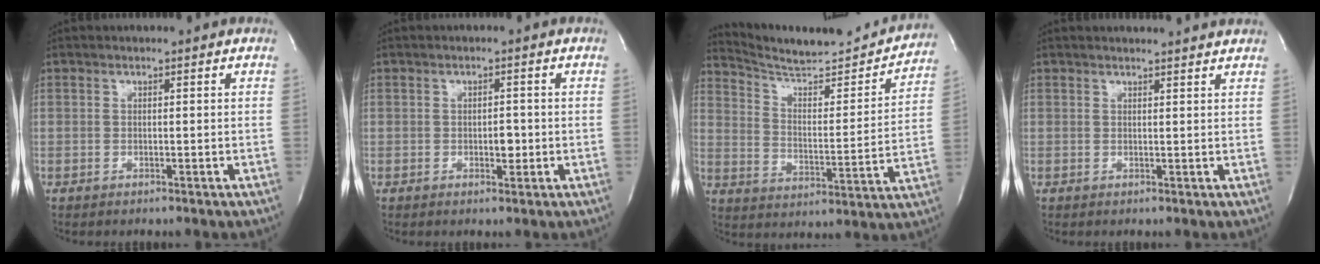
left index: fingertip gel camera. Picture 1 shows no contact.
{"total": 1.9, "force": [-0.5, 1.0, 1.6], "torque": [-0.021, -0.001, -0.005]}
{"total": 20.5, "force": [19.4, 2.3, 6.3], "torque": [-0.093, -0.039, 0.272]}
{"total": 5.6, "force": [5.5, -0.2, 1.3], "torque": [-0.015, 0.003, 0.049]}